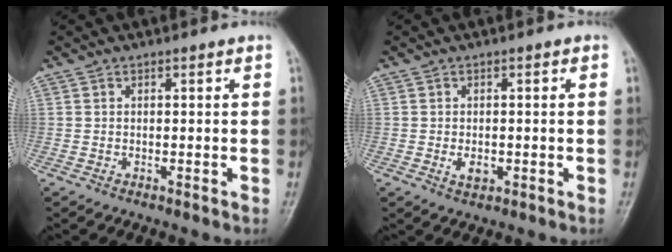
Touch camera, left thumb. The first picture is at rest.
{"total": 2.5, "force": [-0.6, 1.6, 1.8], "torque": [-0.025, -0.001, -0.009]}